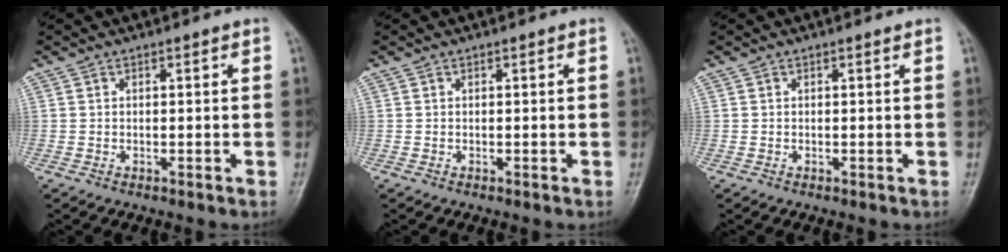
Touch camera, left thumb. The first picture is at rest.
{"total": 0.0}
{"total": 0.0}